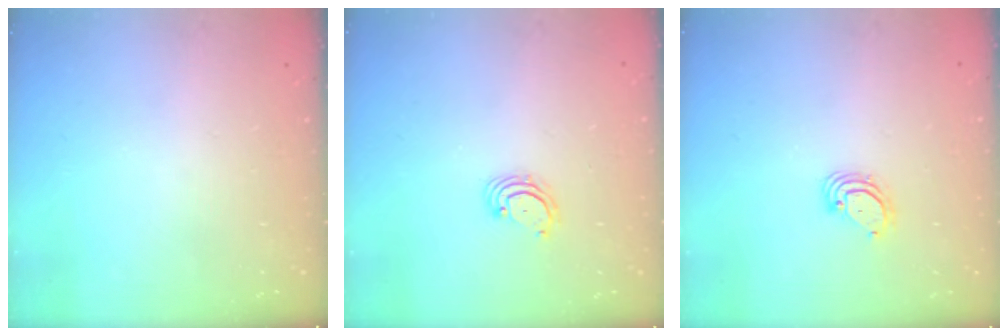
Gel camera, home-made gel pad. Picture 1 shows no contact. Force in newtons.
{"total": 2.7, "press": 2.7, "slide": 0.3}
{"total": 3.7, "press": 3.7, "slide": 0.2}